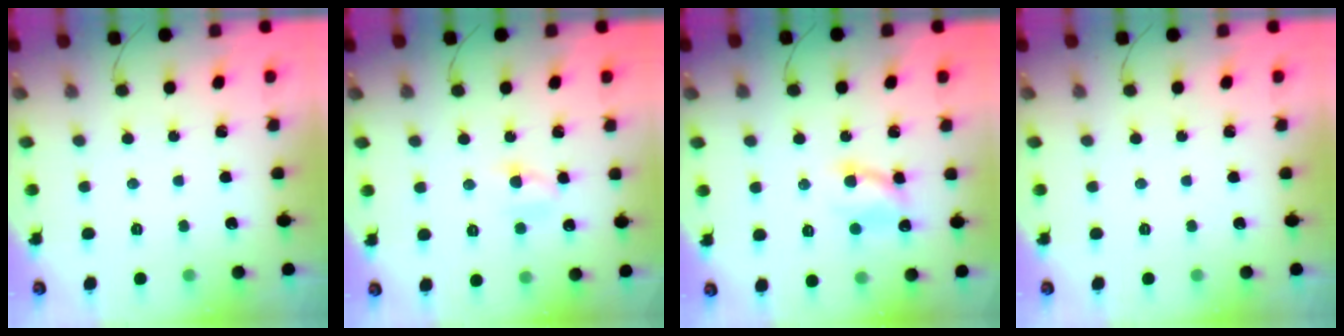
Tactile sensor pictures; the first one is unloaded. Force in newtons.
{"total": 5.0, "press": 4.7, "slide": 1.4}
{"total": 7.1, "press": 7.0, "slide": 0.9}
{"total": 0.0}